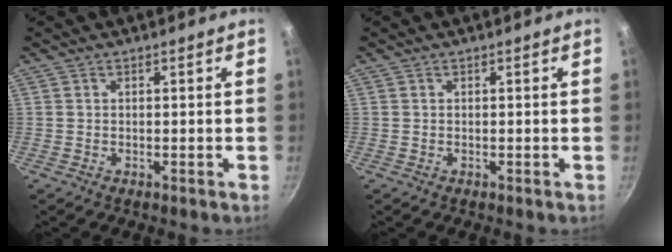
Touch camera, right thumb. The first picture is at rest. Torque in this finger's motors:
{"motor_torque": [0.00, 0.00, 0.04, 0.30, 0.00]}